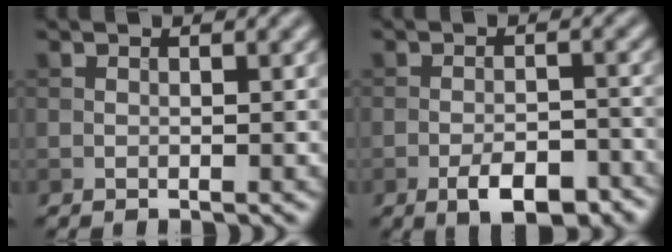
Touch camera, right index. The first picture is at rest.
{"total": 5.1, "force": [-3.0, 2.1, 3.6], "torque": [-0.055, -0.001, -0.045]}